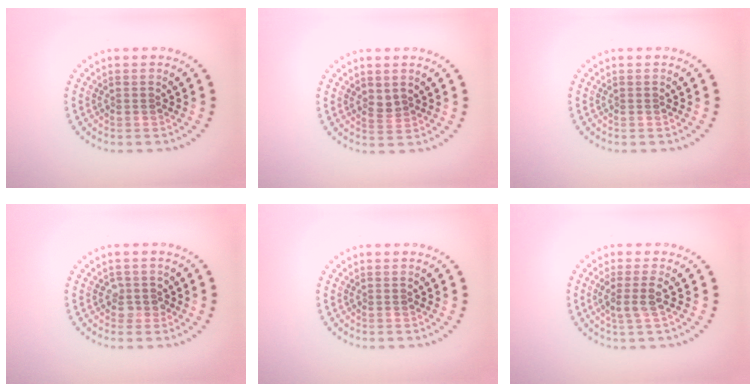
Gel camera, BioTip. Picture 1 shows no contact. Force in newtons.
{"total": 1.0, "press": 0.9, "slide": 0.5}
{"total": 0.0}
{"total": 1.5, "press": 1.4, "slide": 0.7}
{"total": 0.0}
{"total": 2.0, "press": 1.7, "slide": 1.2}